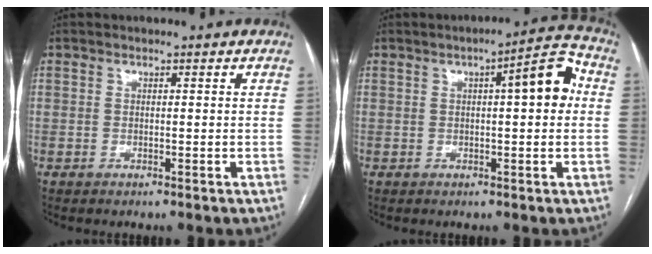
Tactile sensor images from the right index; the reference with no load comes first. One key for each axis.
{"total": 7.8, "fx": 1.3, "fy": 1.5, "fz": 7.6, "tx": -0.100, "ty": 0.027, "tz": 0.012}